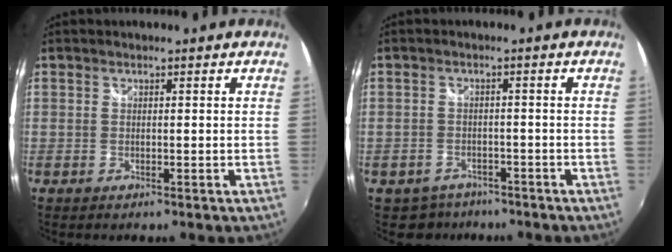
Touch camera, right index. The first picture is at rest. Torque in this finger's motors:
{"motor_torque": [0.30, -0.22, 0.10, -0.01]}